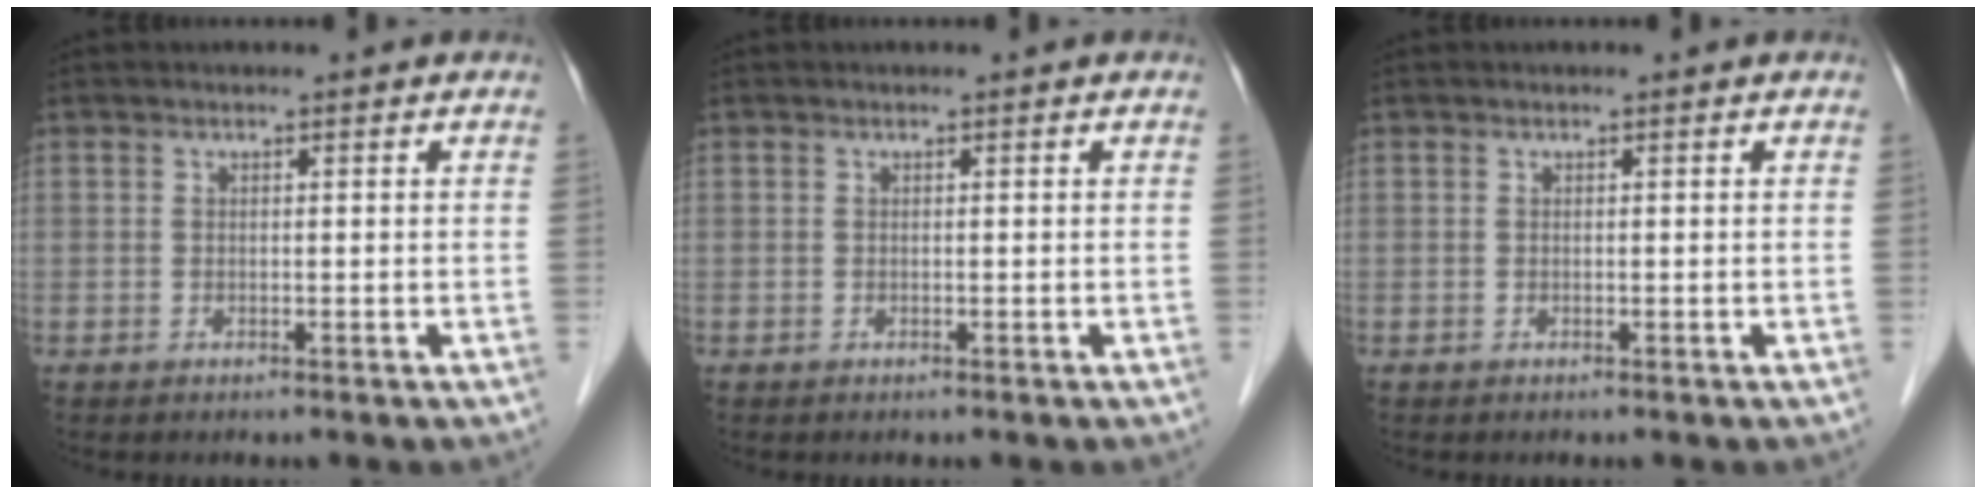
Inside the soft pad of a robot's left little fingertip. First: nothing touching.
{"total": 0.0}
{"total": 0.0}